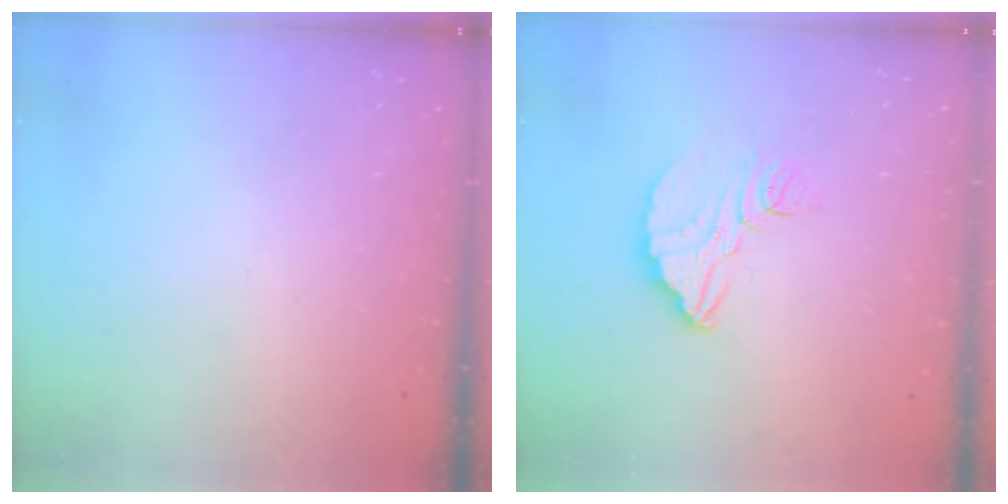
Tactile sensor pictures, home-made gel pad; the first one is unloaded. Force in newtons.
{"total": 8.5, "press": 8.5, "slide": 0.5}